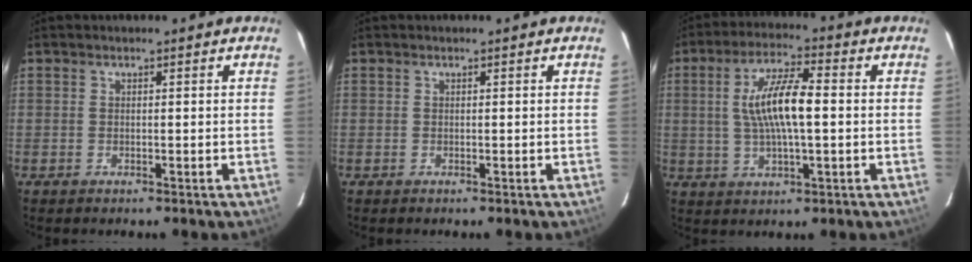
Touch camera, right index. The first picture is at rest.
{"total": 0.0}
{"total": 10.6, "force": [0.5, 2.6, 10.3], "torque": [-0.195, 0.008, 0.012]}